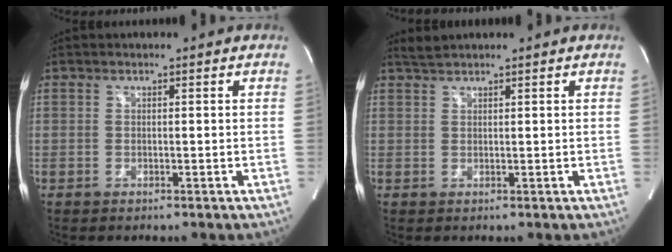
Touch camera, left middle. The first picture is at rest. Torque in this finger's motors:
{"motor_torque": [0.12, -0.05, -0.07, 0.00]}